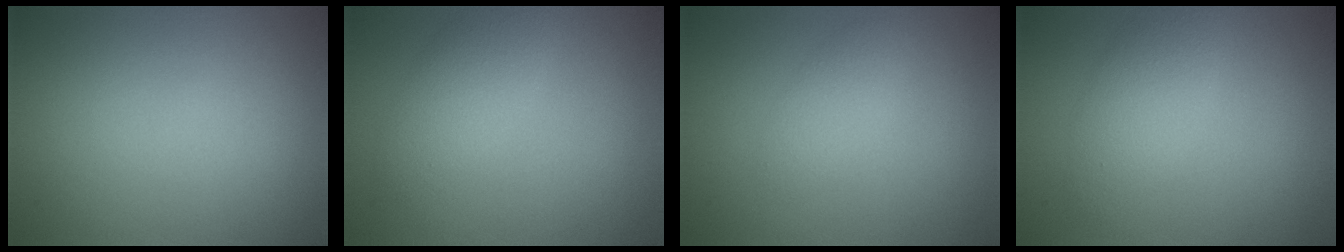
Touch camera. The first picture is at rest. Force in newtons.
{"total": 3.0, "press": 3.0, "slide": 0.1}
{"total": 1.7, "press": 1.7, "slide": 0.1}
{"total": 3.1, "press": 3.1, "slide": 0.0}